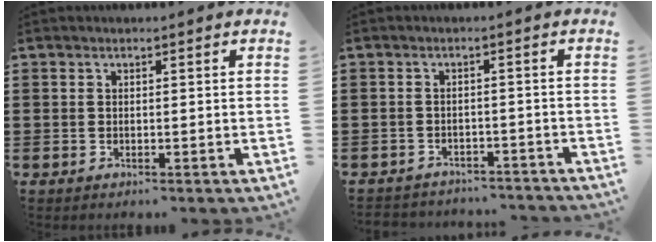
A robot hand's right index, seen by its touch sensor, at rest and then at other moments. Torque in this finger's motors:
{"motor_torque": [-2.00, 0.14, -1.05, -0.21]}